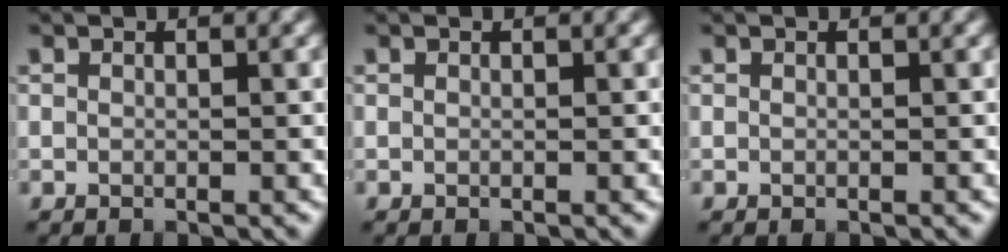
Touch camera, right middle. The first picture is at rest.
{"total": 0.0}
{"total": 0.0}